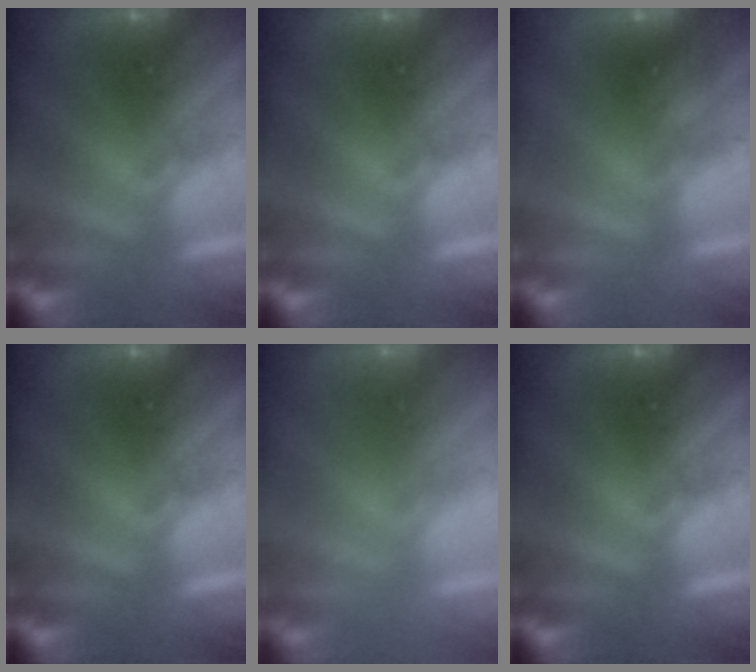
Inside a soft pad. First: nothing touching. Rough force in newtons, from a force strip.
{"total": 0.0}
{"total": 1.2}
{"total": 0.0}
{"total": 2.4}
{"total": 0.0}